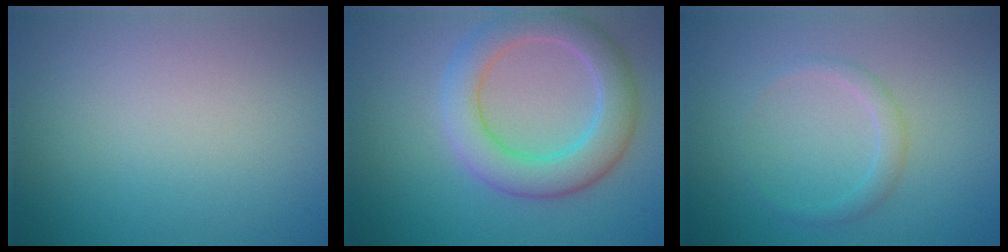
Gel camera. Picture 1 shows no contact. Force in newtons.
{"total": 5.8, "press": 5.7, "slide": 0.7}
{"total": 1.4, "press": 1.4, "slide": 0.2}